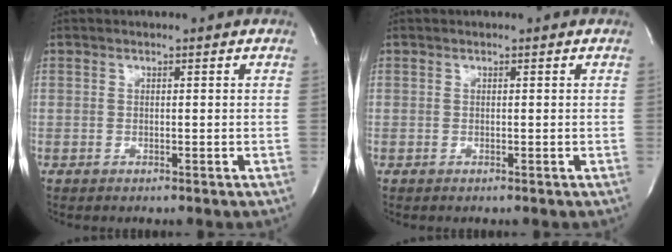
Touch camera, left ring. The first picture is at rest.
{"total": 0.0}